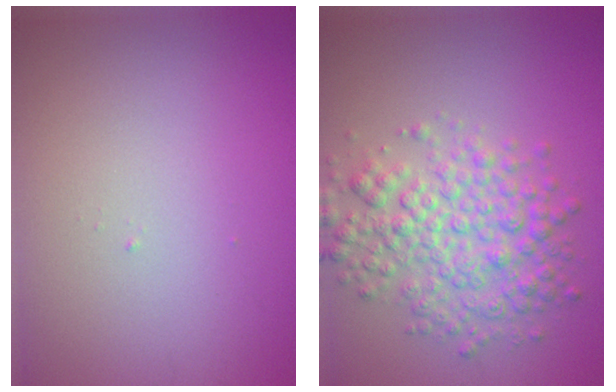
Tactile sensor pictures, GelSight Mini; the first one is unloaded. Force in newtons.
{"total": 5.4, "press": 5.4, "slide": 0.0}